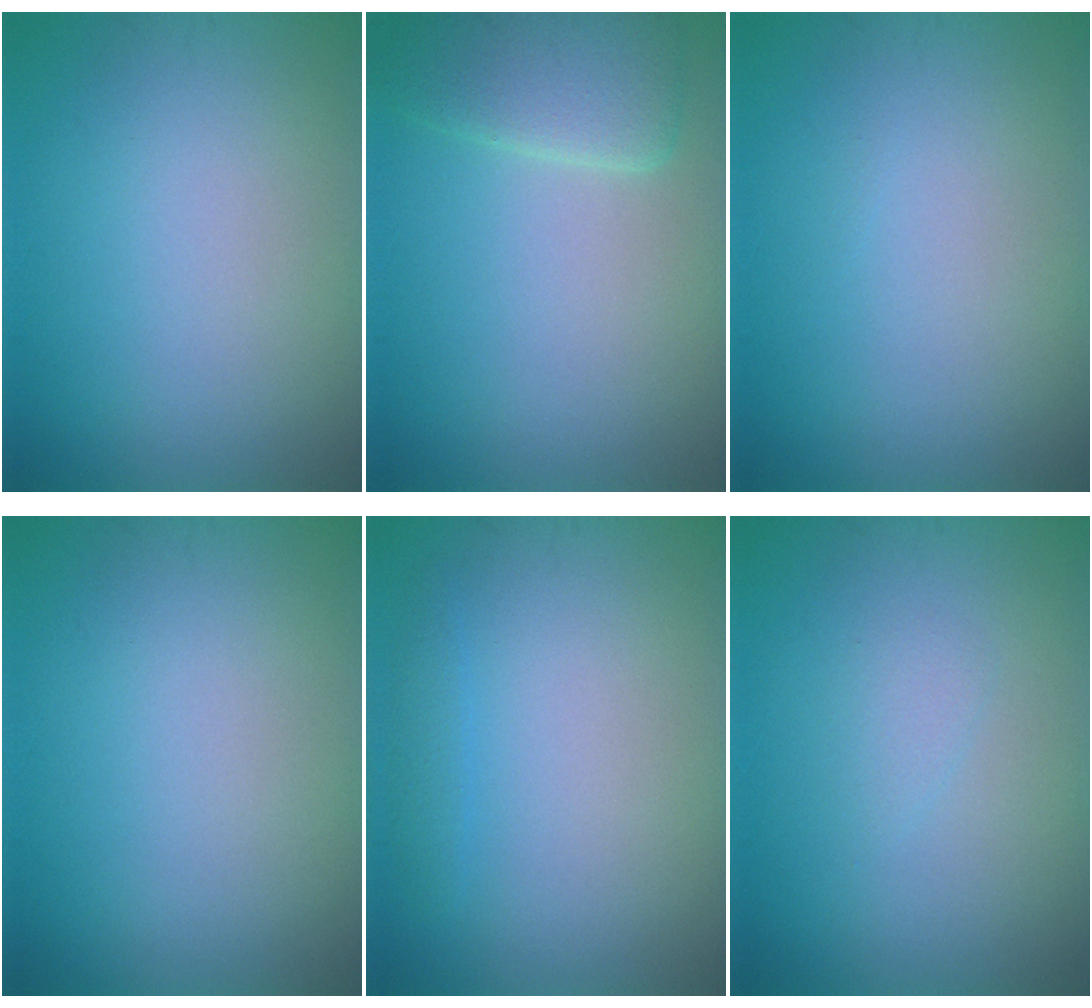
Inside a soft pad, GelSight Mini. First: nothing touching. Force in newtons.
{"total": 3.3, "press": 3.3, "slide": 0.5}
{"total": 0.0}
{"total": 0.0}
{"total": 1.0, "press": 1.0, "slide": 0.1}
{"total": 0.9, "press": 0.9, "slide": 0.2}